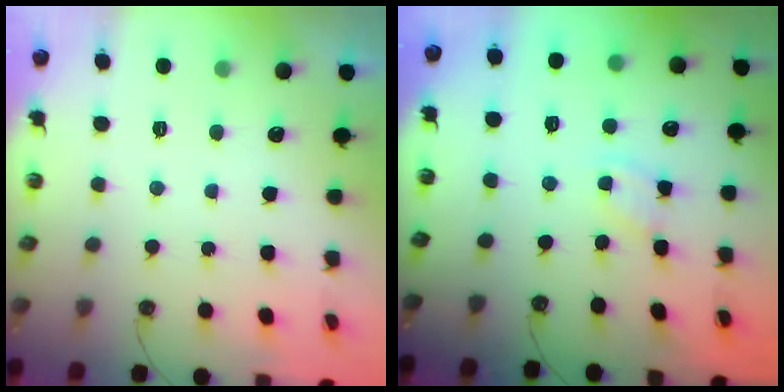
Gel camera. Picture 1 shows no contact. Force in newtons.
{"total": 2.1, "press": 2.1, "slide": 0.4}